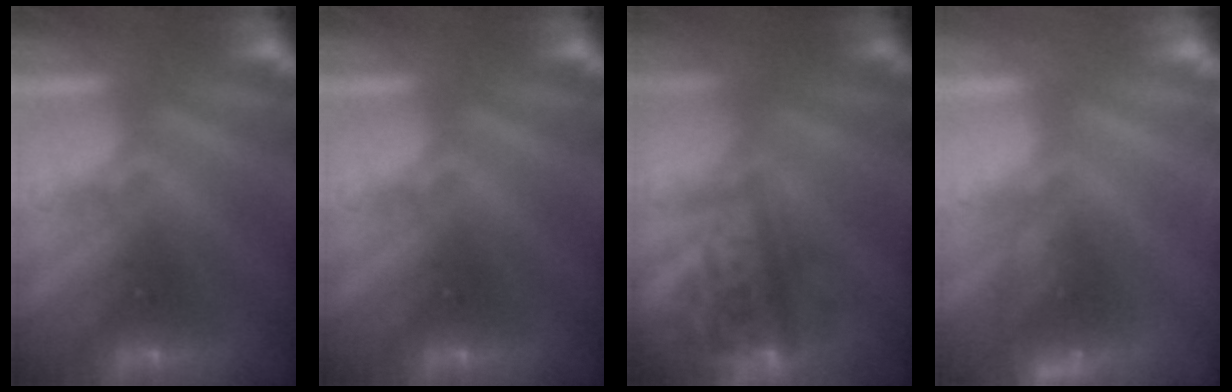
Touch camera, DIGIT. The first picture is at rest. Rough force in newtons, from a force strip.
{"total": 0.0}
{"total": 4.6}
{"total": 2.6}